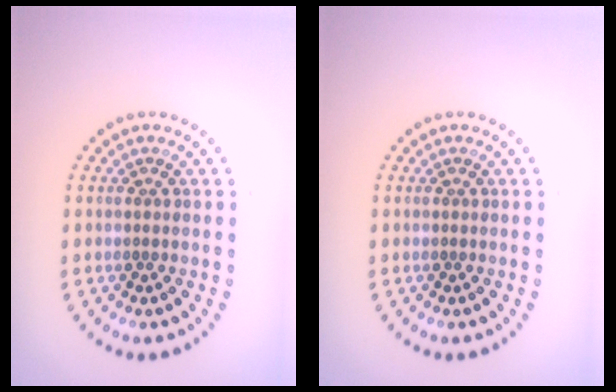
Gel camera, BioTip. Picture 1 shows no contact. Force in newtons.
{"total": 0.0}